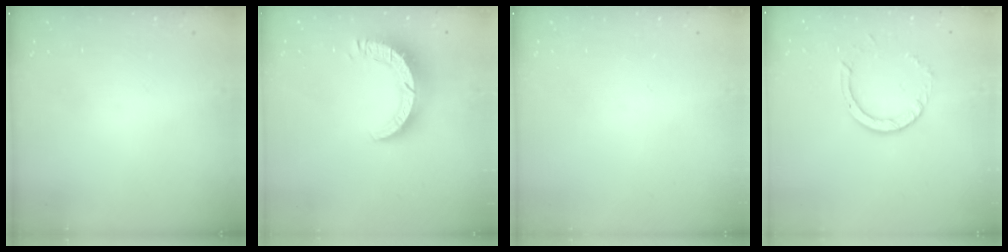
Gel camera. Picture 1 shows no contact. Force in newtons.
{"total": 10.3, "press": 10.2, "slide": 1.0}
{"total": 0.0}
{"total": 4.2, "press": 4.2, "slide": 0.3}